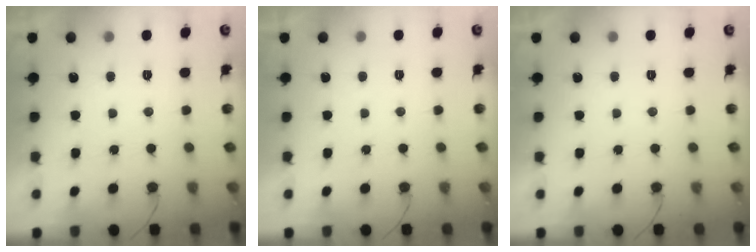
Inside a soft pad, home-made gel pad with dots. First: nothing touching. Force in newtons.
{"total": 1.7, "press": 1.7, "slide": 0.0}
{"total": 0.0}